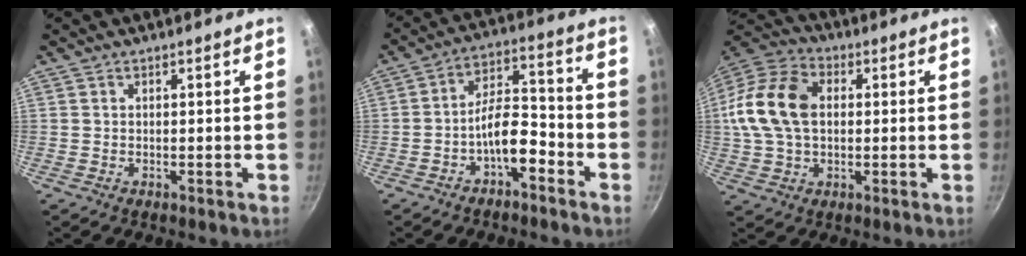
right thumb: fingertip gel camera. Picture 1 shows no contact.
{"total": 8.5, "force": [-4.4, 3.6, 6.3], "torque": [-0.088, 0.055, -0.075]}
{"total": 16.5, "force": [1.6, 11.4, 11.9], "torque": [-0.220, 0.029, 0.016]}